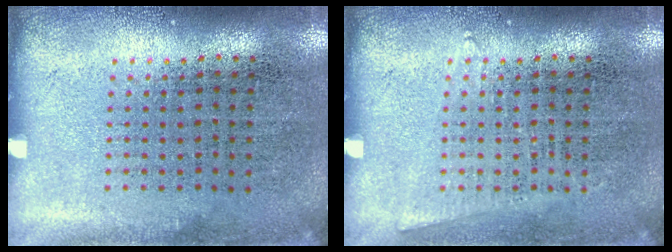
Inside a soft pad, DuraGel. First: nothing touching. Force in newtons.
{"total": 0.7, "press": 0.7, "slide": 0.0}